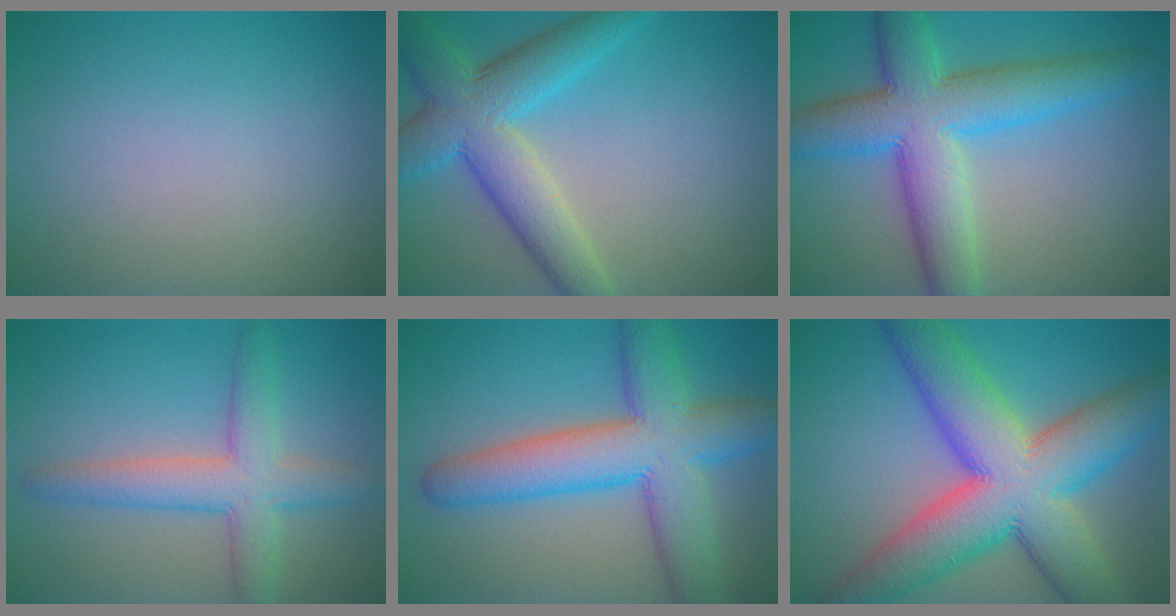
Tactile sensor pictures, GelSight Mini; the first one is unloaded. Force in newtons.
{"total": 7.6, "press": 7.6, "slide": 0.1}
{"total": 9.4, "press": 9.4, "slide": 0.1}
{"total": 5.2, "press": 5.2, "slide": 0.2}
{"total": 9.5, "press": 9.5, "slide": 0.3}
{"total": 13.6, "press": 13.6, "slide": 0.5}